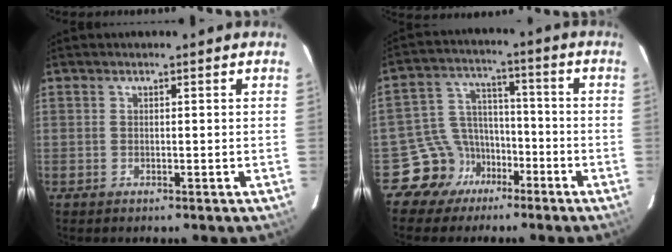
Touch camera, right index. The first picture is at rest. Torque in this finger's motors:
{"motor_torque": [0.13, -0.32, -0.46, -0.21]}